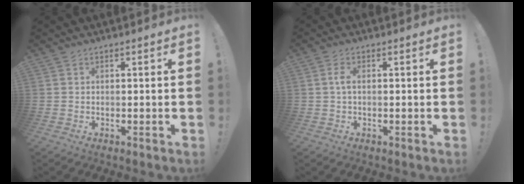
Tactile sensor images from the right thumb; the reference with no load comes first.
{"total": 3.0, "force": [0.0, 1.2, 2.7], "torque": [-0.058, 0.004, -0.002]}